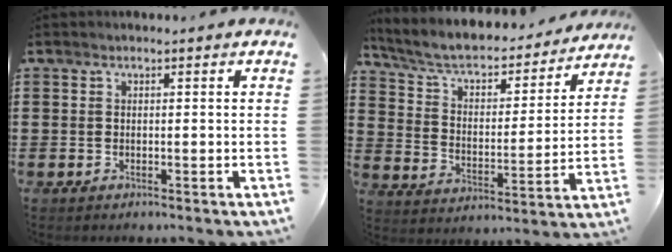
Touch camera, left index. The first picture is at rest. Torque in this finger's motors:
{"motor_torque": [1.55, -0.59, 0.54, 0.20]}